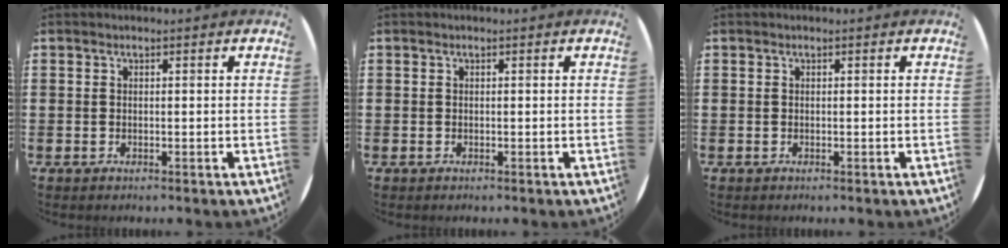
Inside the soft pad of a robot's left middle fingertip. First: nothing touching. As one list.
[{"total": 0.0}, {"total": 0.0}]